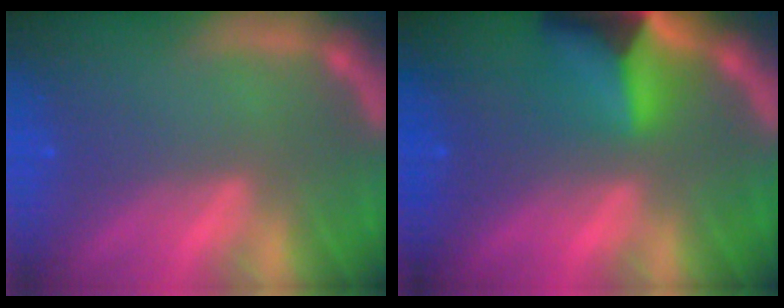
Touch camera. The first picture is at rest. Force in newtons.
{"total": 6.9}